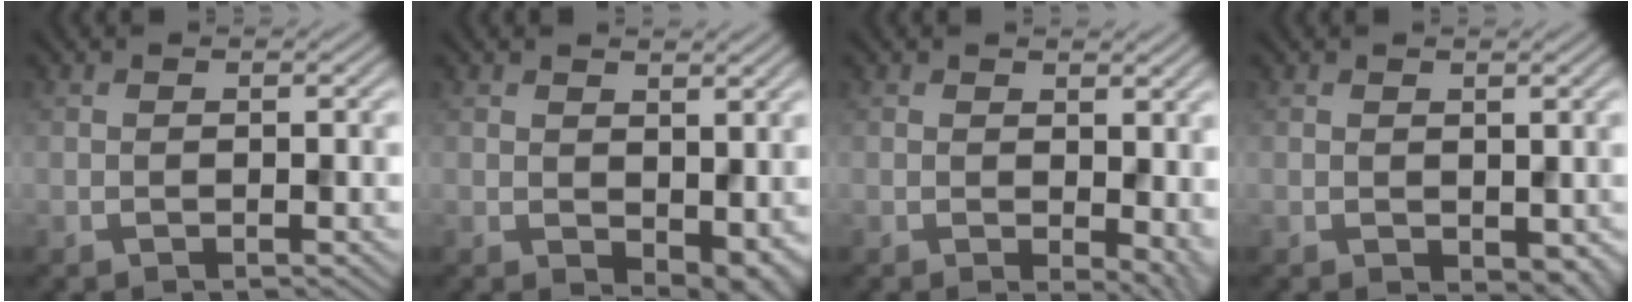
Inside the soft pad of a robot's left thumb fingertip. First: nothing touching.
{"total": 4.7, "force": [0.5, 3.0, 3.6], "torque": [-0.058, -0.019, 0.016]}
{"total": 5.7, "force": [0.2, 3.4, 4.6], "torque": [-0.051, -0.015, 0.014]}
{"total": 2.1, "force": [0.1, 1.4, 1.5], "torque": [-0.025, -0.008, 0.008]}